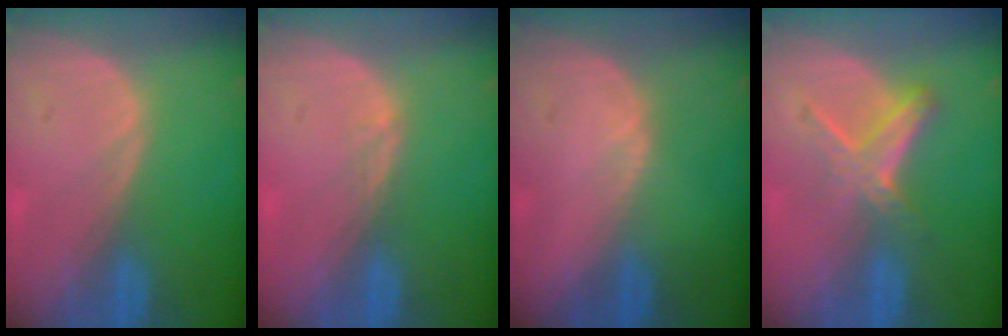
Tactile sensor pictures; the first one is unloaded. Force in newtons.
{"total": 1.0, "press": 0.7, "slide": 0.7}
{"total": 0.7, "press": 0.4, "slide": 0.5}
{"total": 6.1, "press": 5.2, "slide": 3.2}